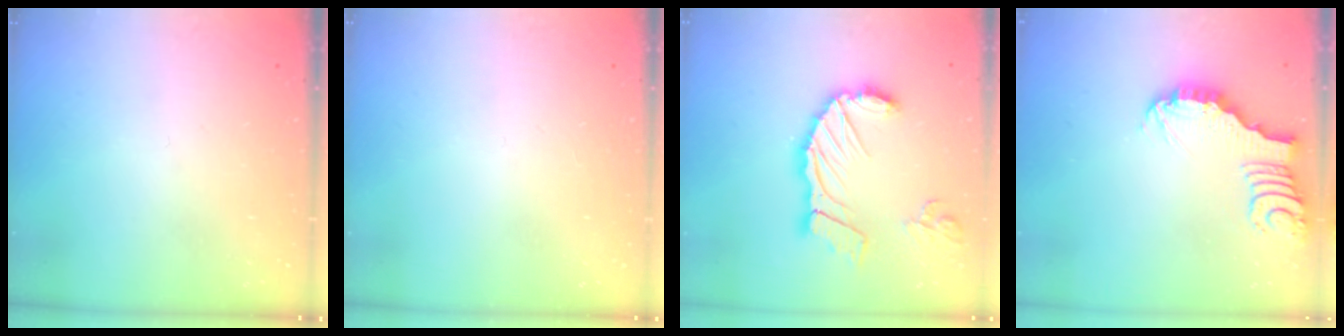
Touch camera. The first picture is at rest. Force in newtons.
{"total": 0.0}
{"total": 15.6, "press": 15.5, "slide": 1.9}
{"total": 3.5, "press": 3.5, "slide": 0.3}